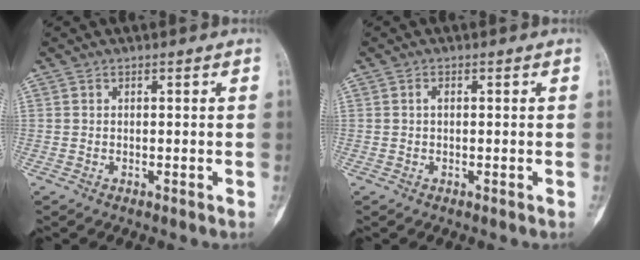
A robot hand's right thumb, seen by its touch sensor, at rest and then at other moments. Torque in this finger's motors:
{"motor_torque": [0.10, 0.19, 0.06, -0.13, -0.05]}